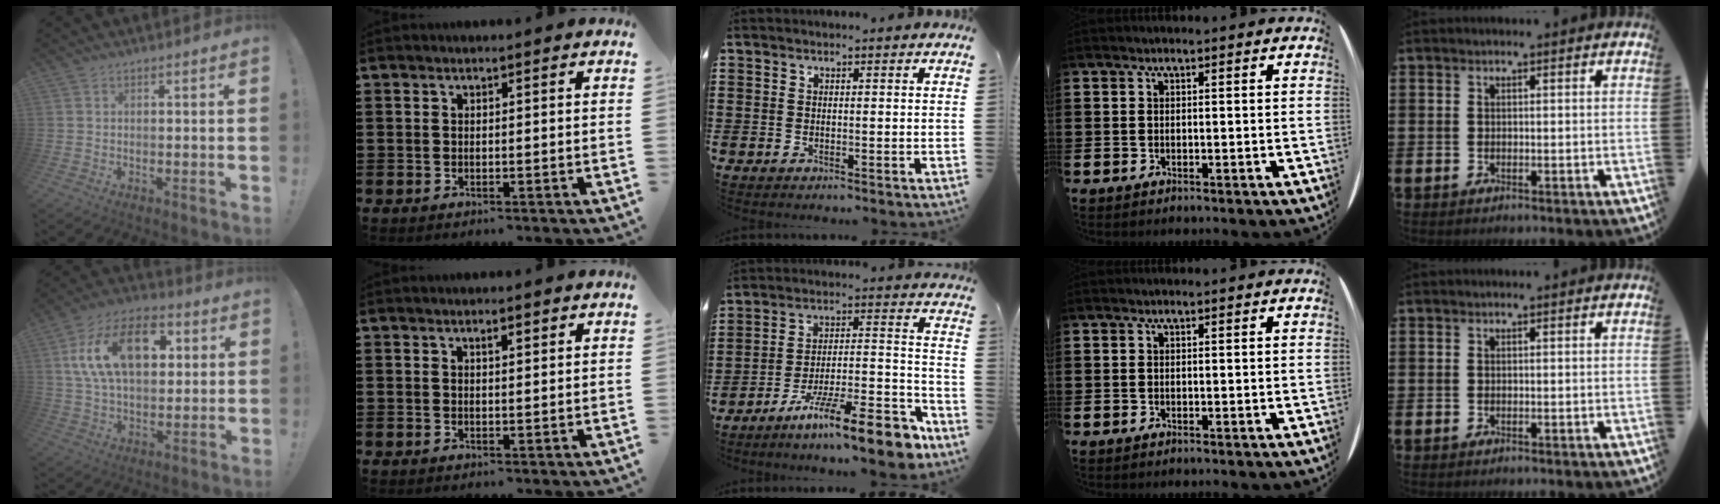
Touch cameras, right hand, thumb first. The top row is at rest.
{"thumb": {"total": 19.9, "force": [5.8, 12.1, 14.8], "torque": [-0.244, 0.000, 0.101]}, "index": {"total": 1.3, "force": [0.6, 0.4, 1.0], "torque": [-0.013, 0.000, 0.008]}, "middle": {"total": 13.8, "force": [-10.5, 1.5, 8.8], "torque": [-0.130, 0.034, -0.185]}}